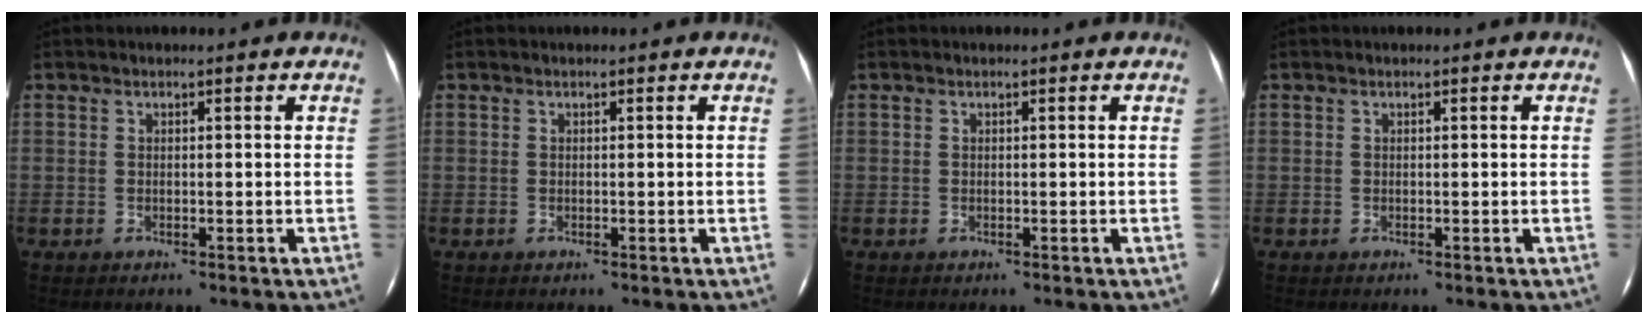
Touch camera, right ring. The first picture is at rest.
{"total": 0.0}
{"total": 0.0}
{"total": 0.0}